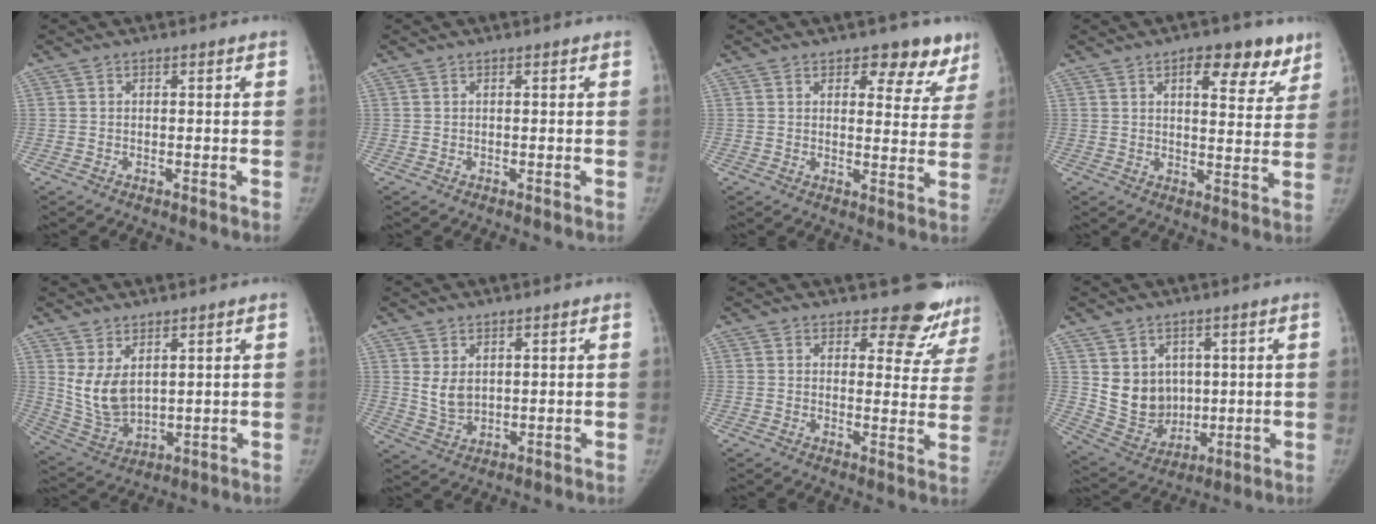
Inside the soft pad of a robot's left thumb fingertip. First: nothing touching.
{"total": 0.0}
{"total": 6.8, "force": [5.6, 3.4, 1.8], "torque": [0.021, -0.034, 0.056]}
{"total": 10.5, "force": [6.3, 4.7, 7.0], "torque": [-0.052, -0.029, 0.085]}
{"total": 8.7, "force": [3.4, 4.9, 6.3], "torque": [-0.113, -0.027, 0.087]}
{"total": 4.6, "force": [1.8, 3.0, 3.0], "torque": [-0.046, -0.020, 0.045]}
{"total": 11.2, "force": [10.0, 4.6, 2.2], "torque": [0.023, -0.078, 0.097]}
{"total": 10.3, "force": [2.5, 8.7, 5.0], "torque": [-0.049, -0.024, 0.070]}